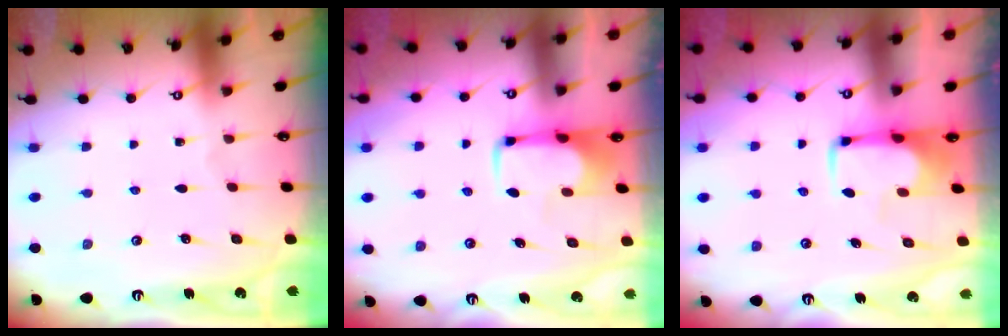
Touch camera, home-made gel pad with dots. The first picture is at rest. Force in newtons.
{"total": 1.9, "press": 1.9, "slide": 0.4}
{"total": 1.7, "press": 1.7, "slide": 0.4}